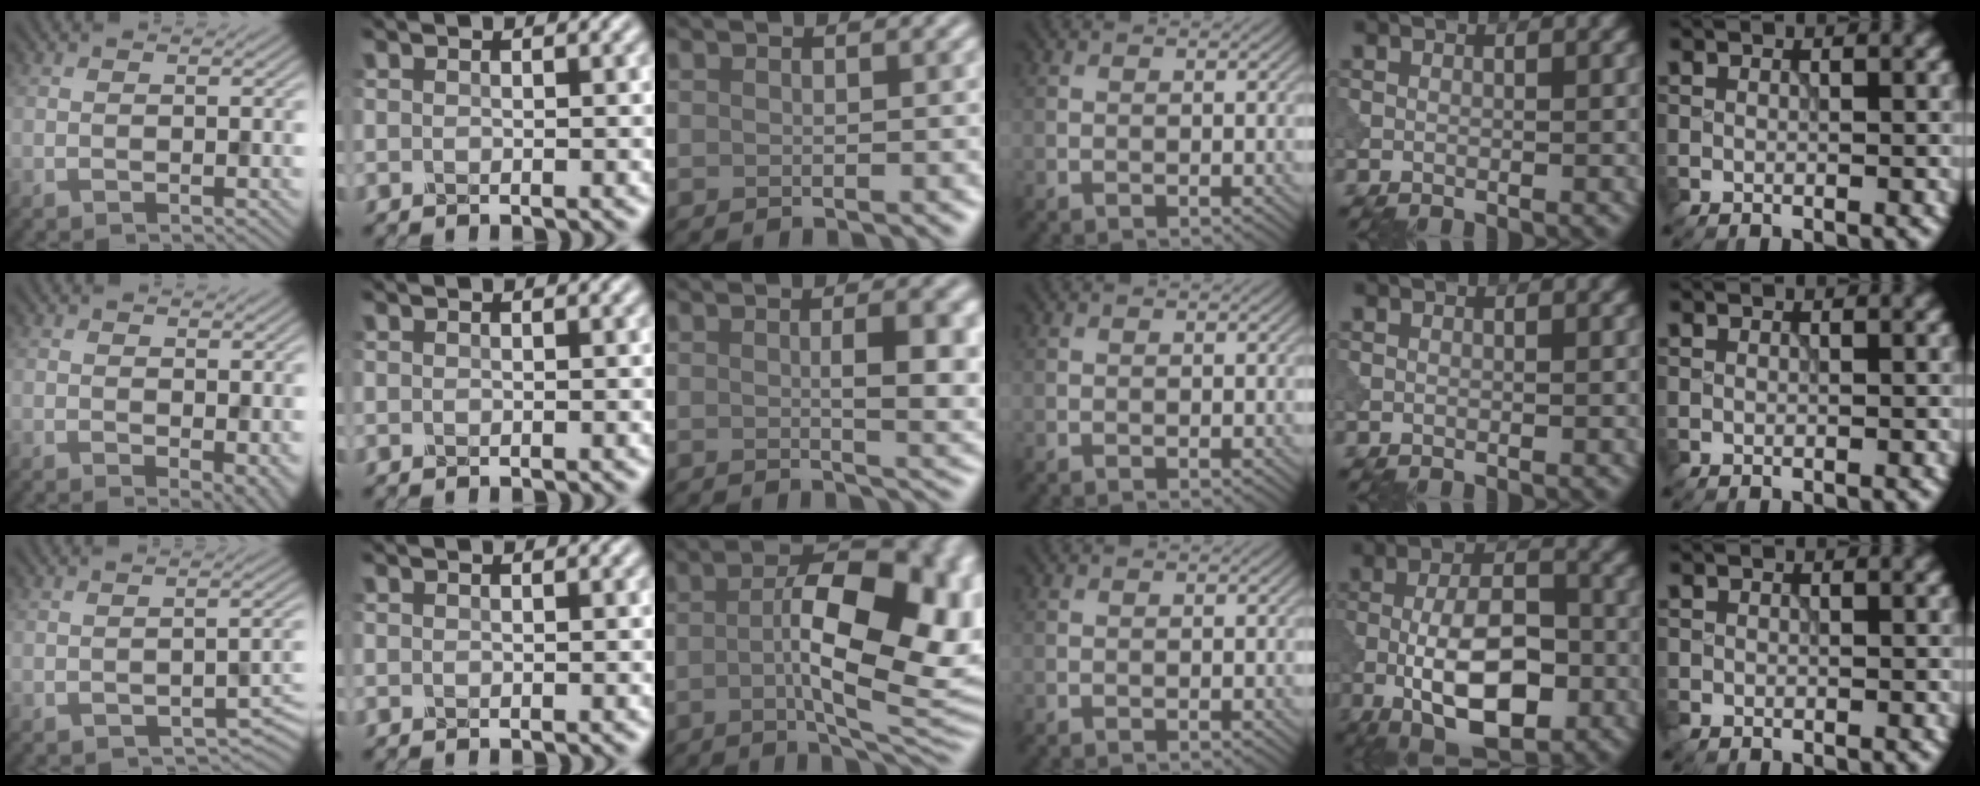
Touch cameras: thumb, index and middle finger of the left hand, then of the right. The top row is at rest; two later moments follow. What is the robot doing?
{"motion": "dispense", "object": "dispenser bottle"}